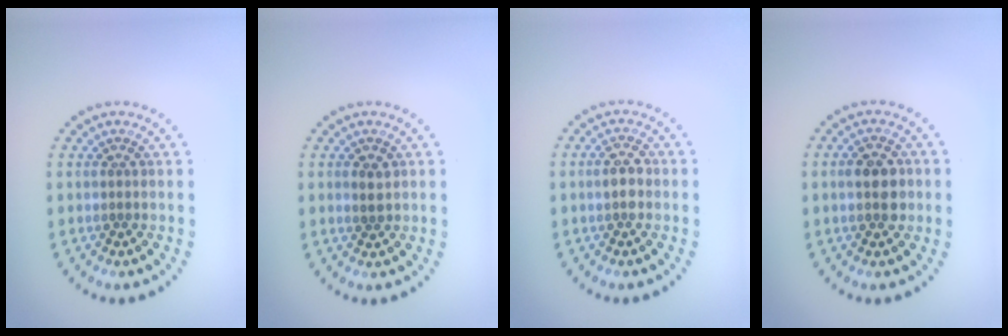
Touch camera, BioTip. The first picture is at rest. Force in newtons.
{"total": 1.3, "press": 1.2, "slide": 0.5}
{"total": 1.7, "press": 1.7, "slide": 0.2}
{"total": 3.1, "press": 3.1, "slide": 0.3}